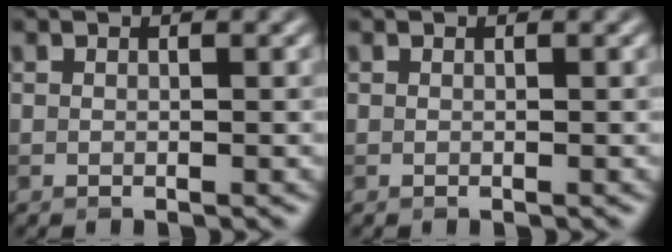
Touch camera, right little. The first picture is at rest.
{"total": 0.0}